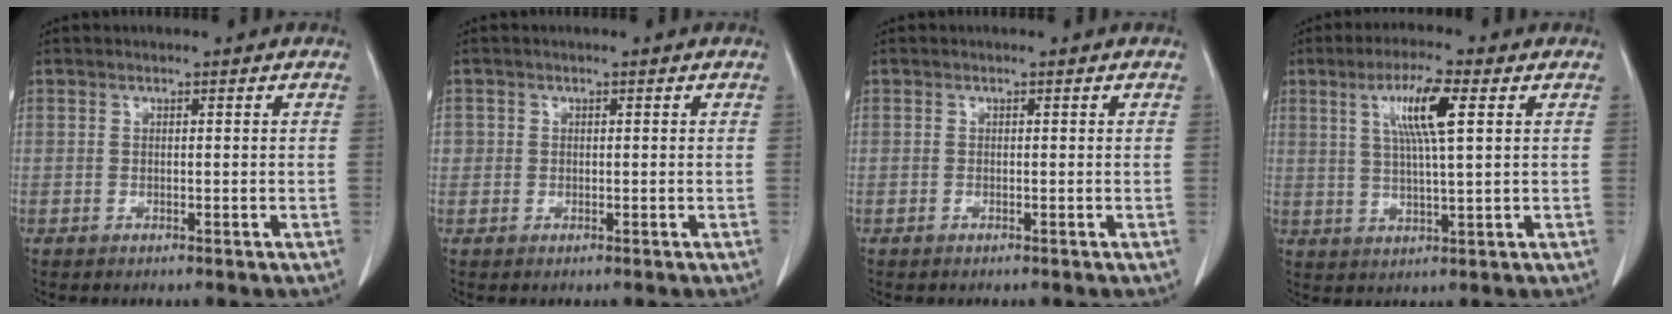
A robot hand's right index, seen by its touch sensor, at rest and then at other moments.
{"total": 1.2, "force": [0.1, 1.2, 0.1], "torque": [0.009, 0.004, -0.002]}
{"total": 0.0}
{"total": 8.0, "force": [2.8, 0.4, 7.5], "torque": [-0.141, 0.005, 0.051]}